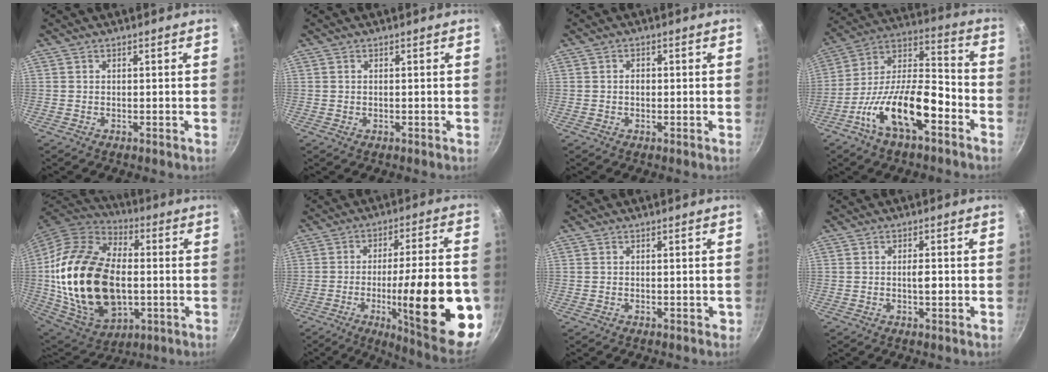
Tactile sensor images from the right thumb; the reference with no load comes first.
{"total": 0.0}
{"total": 1.6, "force": [-0.1, 1.2, 1.0], "torque": [-0.012, 0.006, -0.004]}
{"total": 18.5, "force": [-8.4, 7.6, 14.6], "torque": [-0.238, 0.061, -0.163]}
{"total": 29.2, "force": [-0.8, 18.3, 22.7], "torque": [-0.427, 0.013, -0.004]}
{"total": 26.0, "force": [-6.5, 6.0, 24.5], "torque": [-0.326, 0.014, -0.086]}
{"total": 0.6, "force": [-0.2, 0.5, 0.4], "torque": [0.000, 0.002, -0.001]}
{"total": 2.5, "force": [-0.3, 0.9, 2.3], "torque": [-0.033, 0.004, -0.006]}